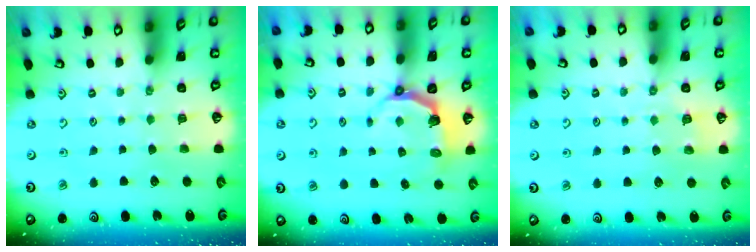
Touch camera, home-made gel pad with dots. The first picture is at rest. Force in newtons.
{"total": 4.5, "press": 2.9, "slide": 3.4}
{"total": 3.0, "press": 2.6, "slide": 1.5}